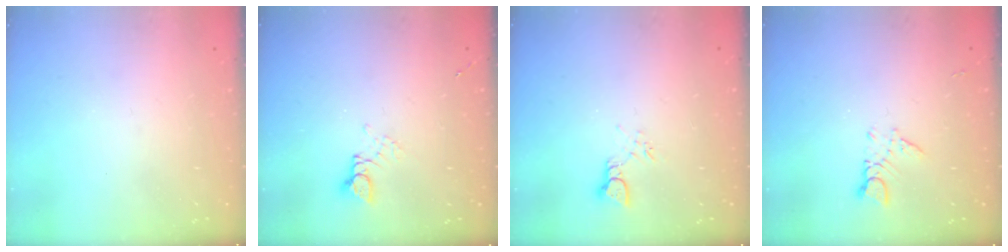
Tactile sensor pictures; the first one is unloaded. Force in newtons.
{"total": 2.6, "press": 2.6, "slide": 0.1}
{"total": 2.6, "press": 2.6, "slide": 0.2}
{"total": 3.0, "press": 2.9, "slide": 0.4}